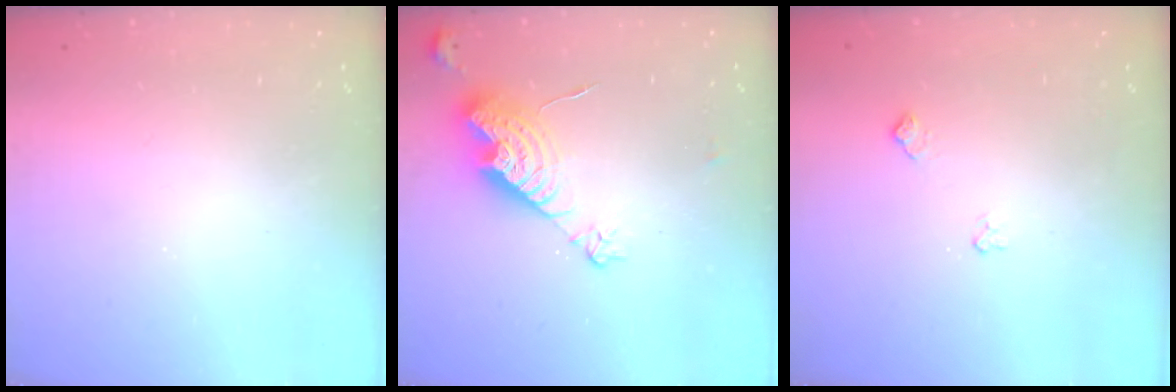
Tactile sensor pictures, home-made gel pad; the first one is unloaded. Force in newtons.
{"total": 12.0, "press": 11.9, "slide": 1.0}
{"total": 6.0, "press": 5.9, "slide": 0.8}